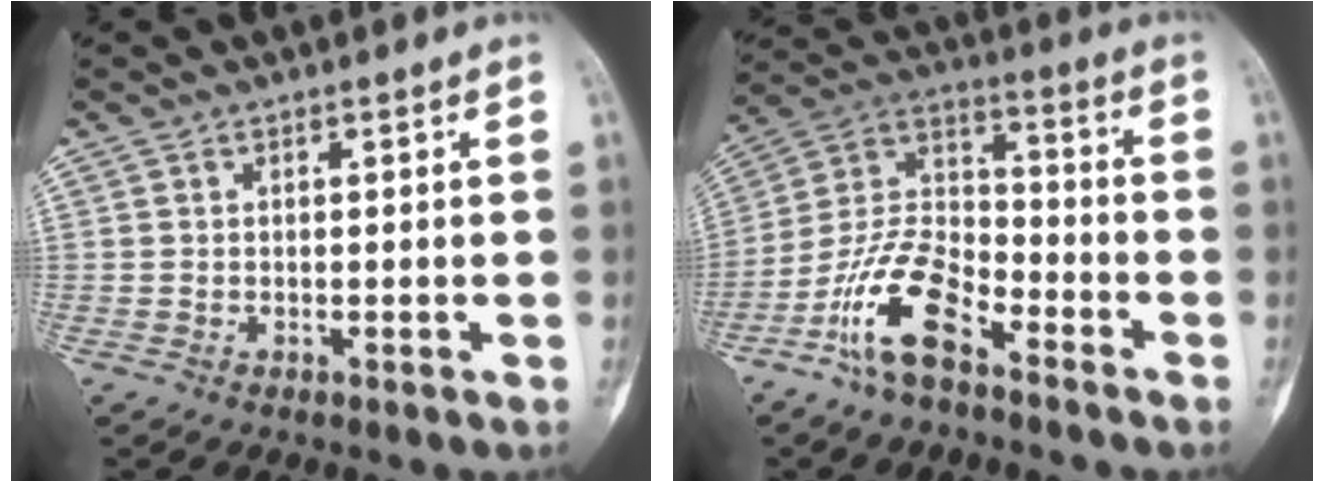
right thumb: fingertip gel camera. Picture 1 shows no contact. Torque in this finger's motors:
{"motor_torque": [0.13, 0.57, 0.36, -0.57, 0.09]}